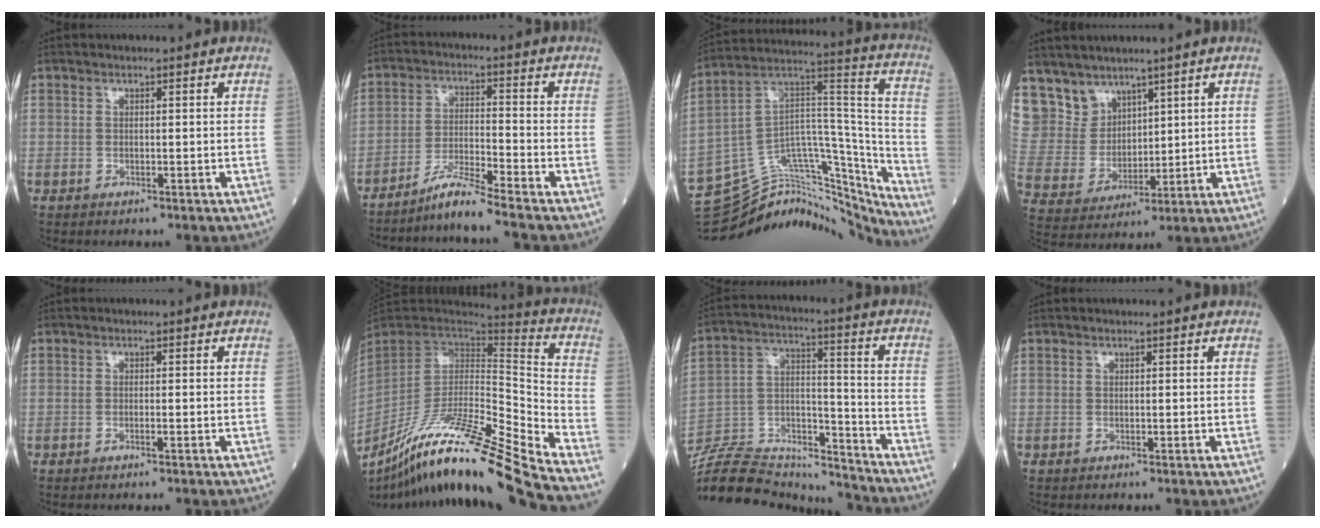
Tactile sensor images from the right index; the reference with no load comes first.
{"total": 2.6, "force": [-2.4, -0.7, 0.8], "torque": [-0.017, -0.006, -0.047]}
{"total": 26.2, "force": [-24.6, 5.4, 7.2], "torque": [-0.097, 0.060, -0.368]}
{"total": 9.8, "force": [7.6, 6.1, 0.8], "torque": [-0.031, 0.021, 0.174]}
{"total": 0.6, "force": [-0.4, 0.0, 0.5], "torque": [-0.012, 0.001, -0.005]}
{"total": 25.7, "force": [-20.4, -1.4, 15.5], "torque": [-0.246, -0.046, -0.357]}
{"total": 23.0, "force": [-21.7, 4.8, 6.0], "torque": [-0.162, 0.019, -0.351]}
{"total": 0.0}